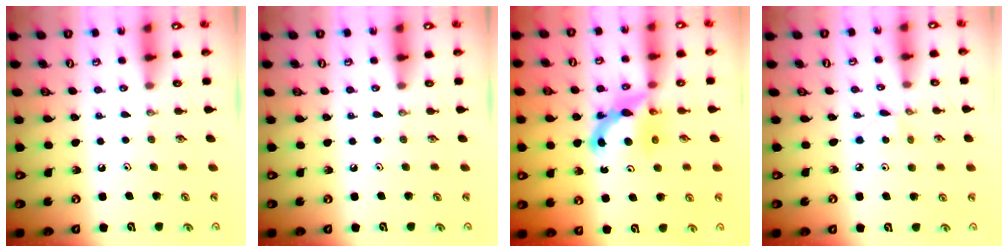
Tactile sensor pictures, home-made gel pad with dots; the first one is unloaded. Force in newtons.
{"total": 0.0}
{"total": 7.4, "press": 7.4, "slide": 0.6}
{"total": 2.5, "press": 2.5, "slide": 0.3}